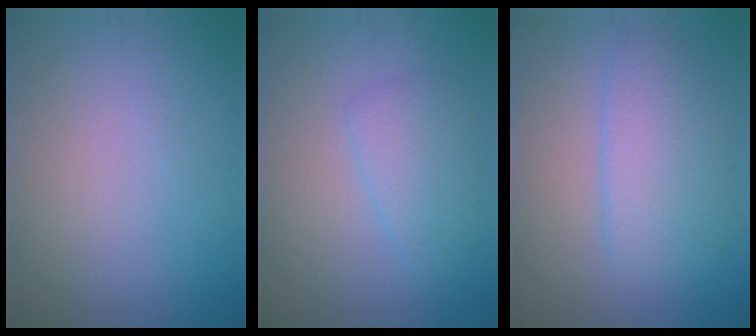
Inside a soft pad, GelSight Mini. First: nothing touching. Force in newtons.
{"total": 2.6, "press": 2.6, "slide": 0.1}
{"total": 4.0, "press": 4.0, "slide": 0.4}